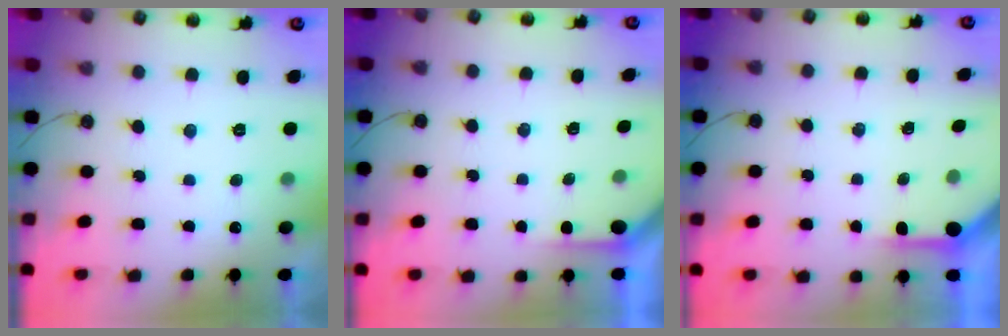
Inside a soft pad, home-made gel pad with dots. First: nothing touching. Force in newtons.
{"total": 1.9, "press": 1.9, "slide": 0.2}
{"total": 3.9, "press": 3.8, "slide": 0.5}